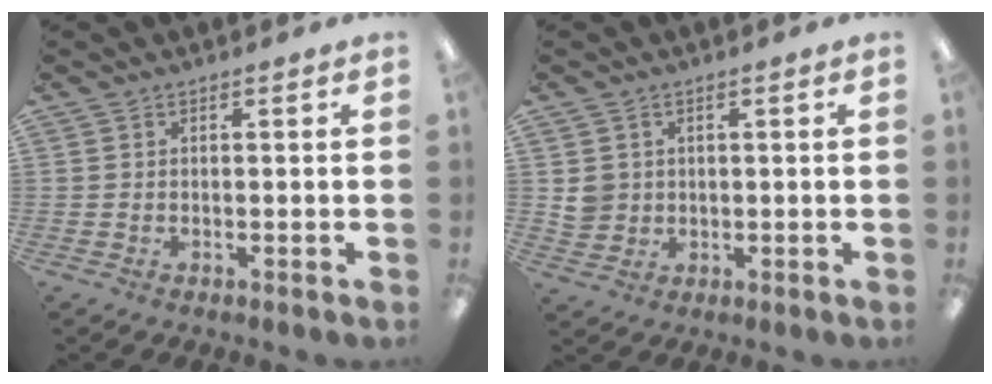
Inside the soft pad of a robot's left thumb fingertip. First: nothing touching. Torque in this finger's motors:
{"motor_torque": [-0.16, 0.29, 0.25, -0.34, -0.01]}